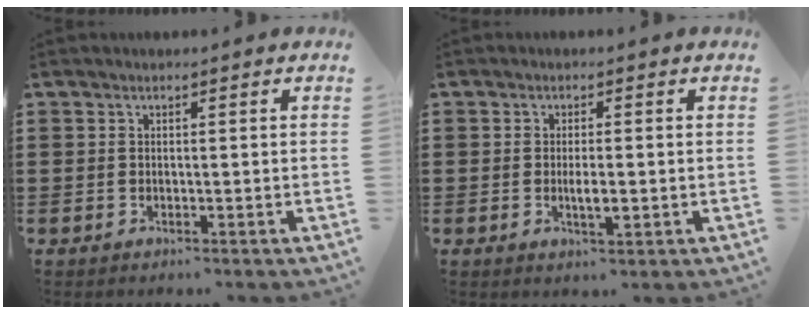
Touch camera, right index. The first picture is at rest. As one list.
[{"total": 2.9, "force": [-0.4, 0.7, 2.8], "torque": [-0.049, -0.002, -0.007]}]